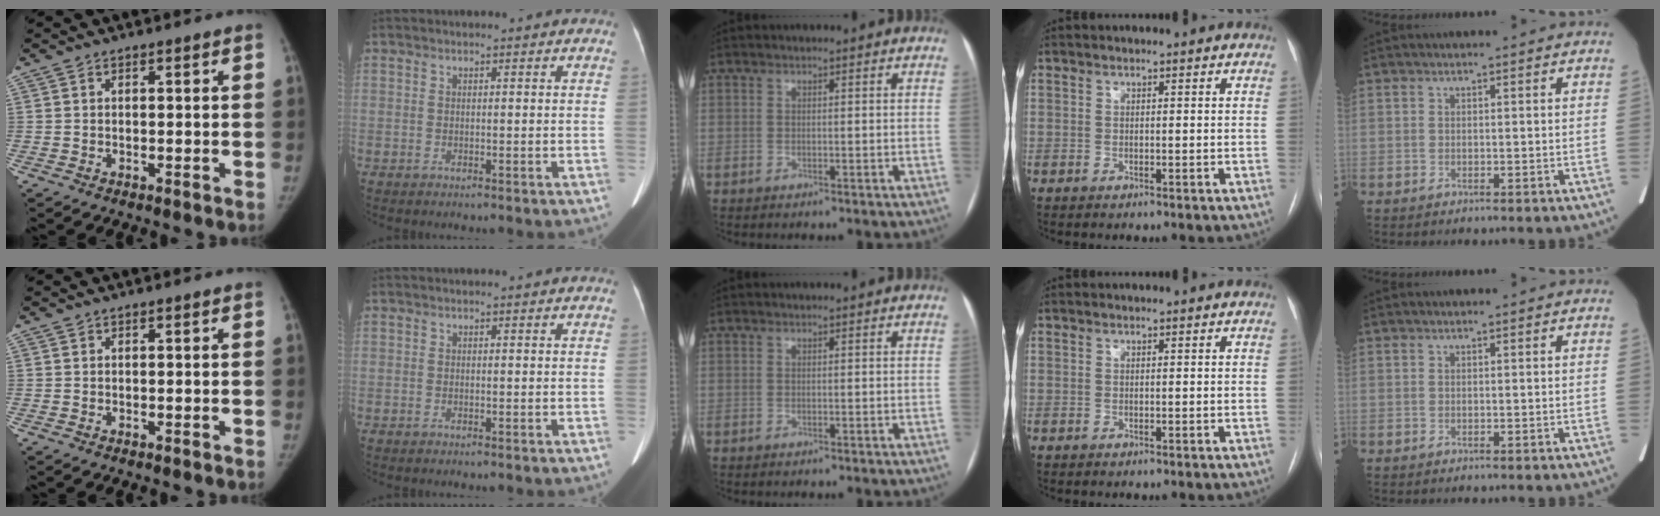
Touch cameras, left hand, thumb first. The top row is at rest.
{}